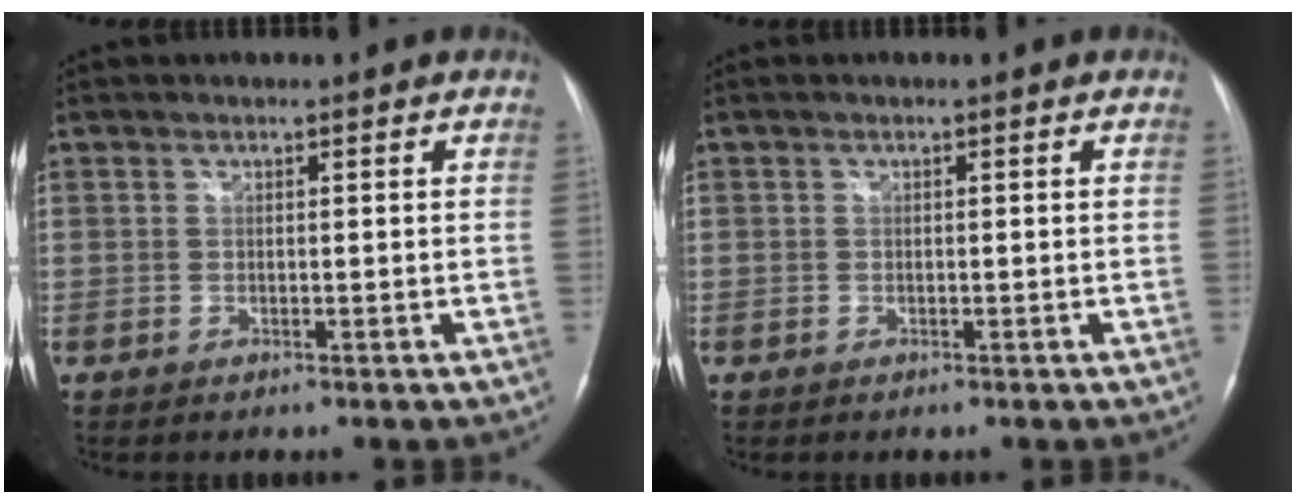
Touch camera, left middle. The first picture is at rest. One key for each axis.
{"total": 0.0}